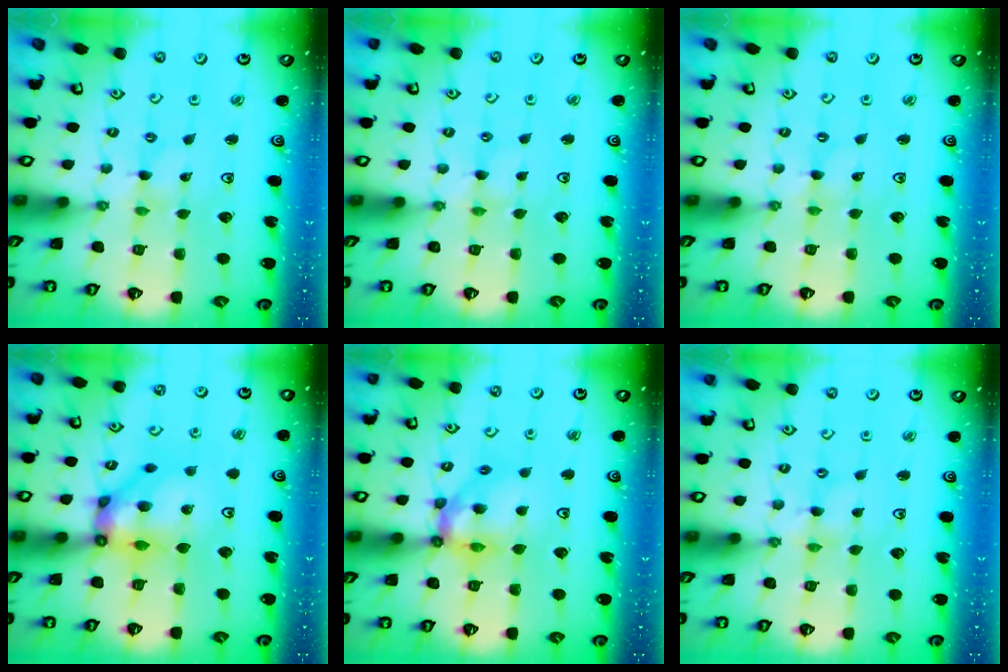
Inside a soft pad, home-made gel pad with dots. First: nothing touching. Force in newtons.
{"total": 1.6, "press": 1.5, "slide": 0.4}
{"total": 0.0}
{"total": 11.2, "press": 11.2, "slide": 1.0}
{"total": 11.4, "press": 11.3, "slide": 1.6}
{"total": 1.4, "press": 1.4, "slide": 0.2}